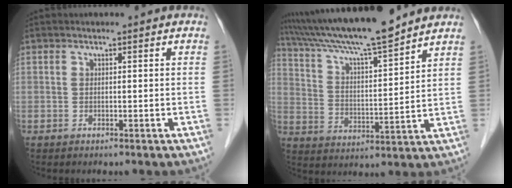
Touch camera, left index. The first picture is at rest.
{"total": 15.3, "force": [13.5, -0.4, 7.2], "torque": [-0.131, 0.006, 0.229]}